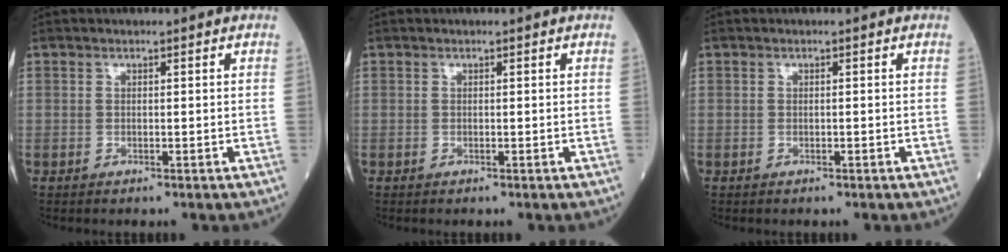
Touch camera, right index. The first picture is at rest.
{"total": 0.0}
{"total": 0.0}